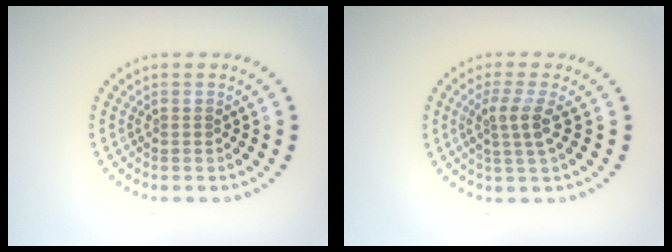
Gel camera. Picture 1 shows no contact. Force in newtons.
{"total": 2.4, "press": 1.9, "slide": 1.5}